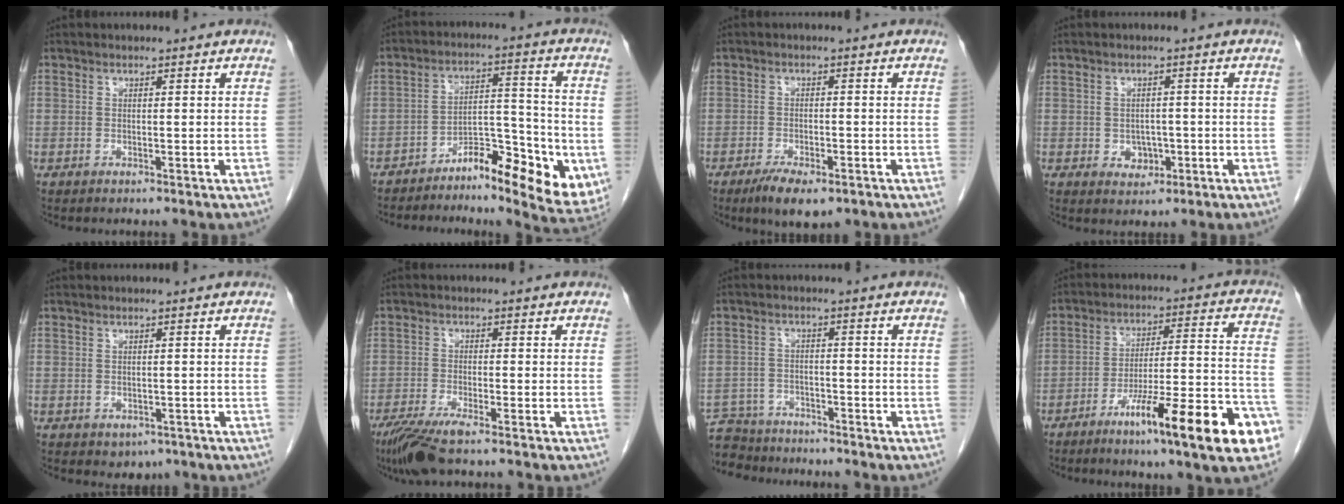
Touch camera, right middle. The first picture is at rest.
{"total": 12.0, "force": [-5.8, 4.0, 9.7], "torque": [-0.125, 0.019, -0.087]}
{"total": 5.7, "force": [-3.8, 1.8, 3.9], "torque": [-0.066, -0.009, -0.057]}
{"total": 3.0, "force": [-0.7, 2.4, 1.6], "torque": [-0.016, 0.004, 0.000]}
{"total": 1.7, "force": [-0.7, 1.3, 0.7], "torque": [-0.009, 0.000, 0.001]}
{"total": 6.3, "force": [-4.5, 0.4, 4.4], "torque": [-0.083, -0.018, -0.082]}
{"total": 8.7, "force": [-8.1, 3.1, 0.8], "torque": [-0.016, 0.008, -0.134]}
{"total": 18.1, "force": [-9.6, 1.2, 15.3], "torque": [-0.190, 0.003, -0.140]}